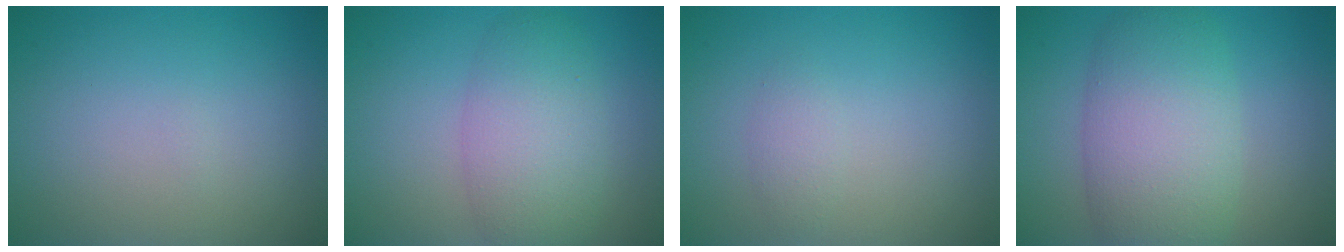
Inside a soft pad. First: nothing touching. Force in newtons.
{"total": 5.3, "press": 5.3, "slide": 0.2}
{"total": 1.1, "press": 1.1, "slide": 0.1}
{"total": 7.9, "press": 7.9, "slide": 0.2}